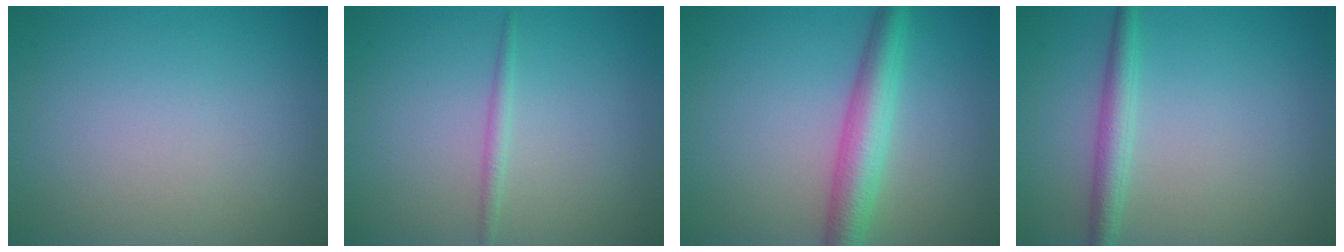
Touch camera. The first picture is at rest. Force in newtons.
{"total": 1.0, "press": 1.0, "slide": 0.0}
{"total": 4.6, "press": 4.6, "slide": 0.0}
{"total": 2.4, "press": 2.4, "slide": 0.0}